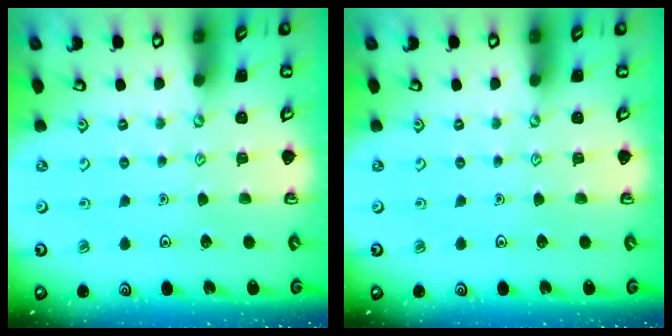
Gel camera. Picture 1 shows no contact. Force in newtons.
{"total": 0.0}